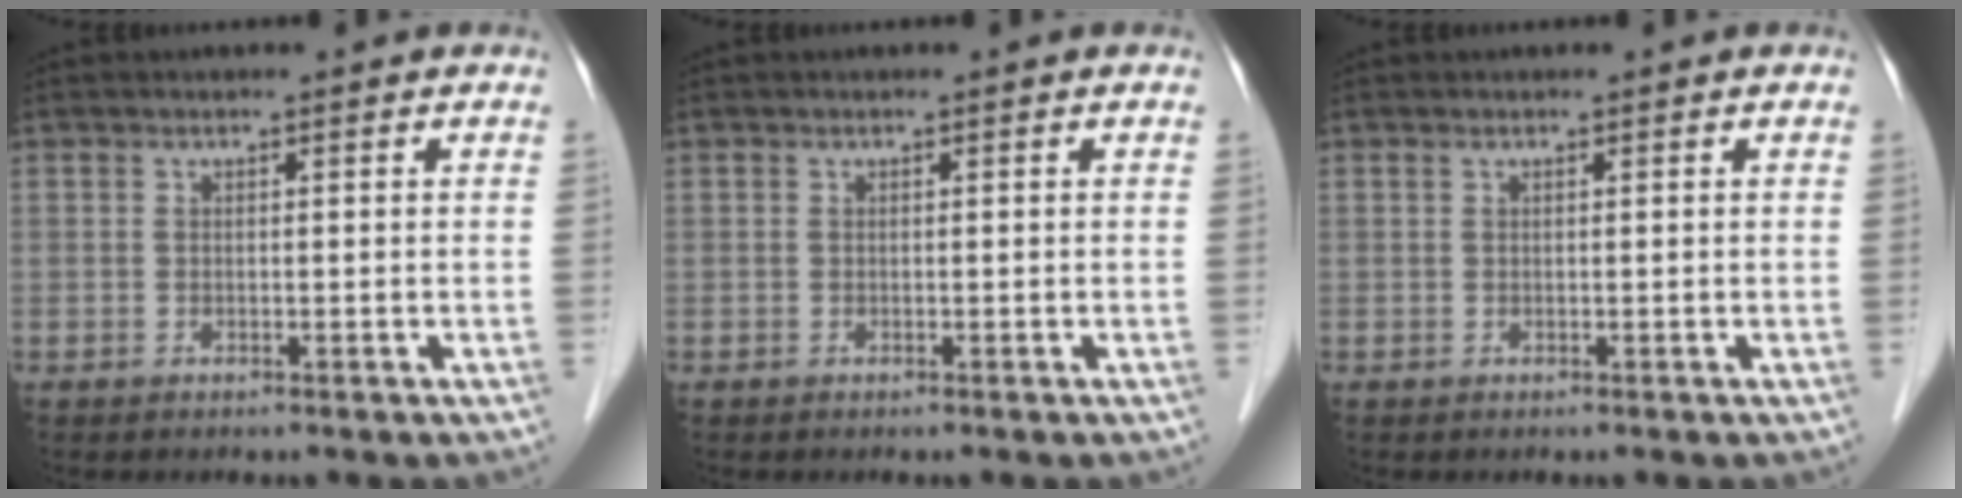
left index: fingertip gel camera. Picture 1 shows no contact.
{"total": 0.0}
{"total": 0.0}